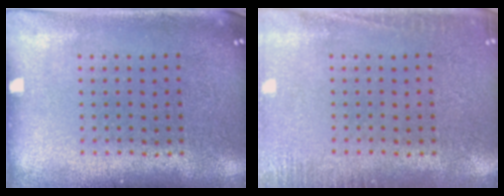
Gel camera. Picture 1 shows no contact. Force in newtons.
{"total": 1.9, "press": 1.9, "slide": 0.4}